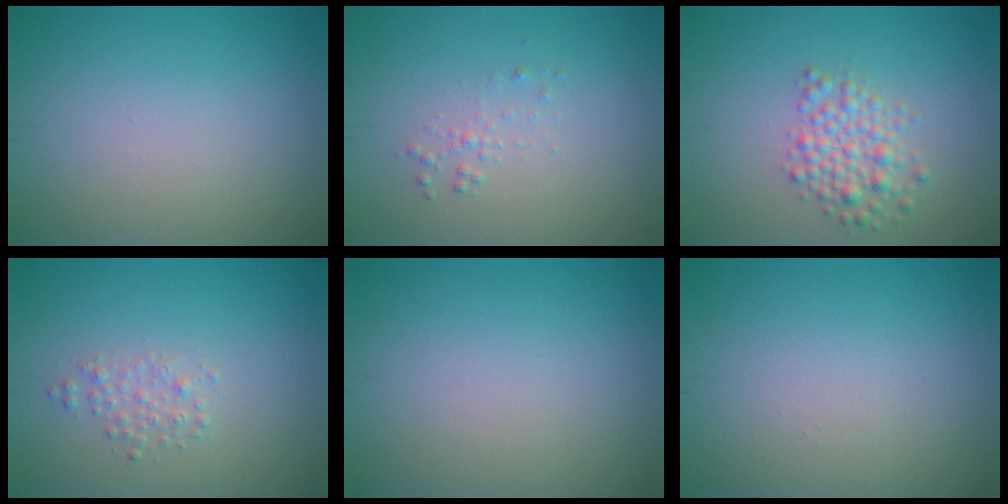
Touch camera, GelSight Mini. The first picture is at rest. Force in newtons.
{"total": 0.9, "press": 0.9, "slide": 0.0}
{"total": 3.2, "press": 3.2, "slide": 0.1}
{"total": 1.4, "press": 1.4, "slide": 0.0}
{"total": 0.0}
{"total": 0.0}